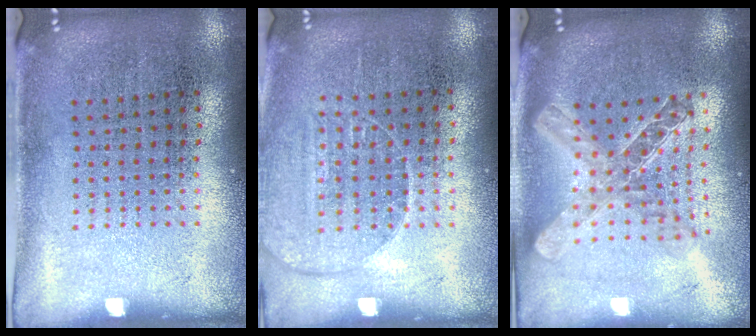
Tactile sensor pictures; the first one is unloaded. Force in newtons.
{"total": 1.4, "press": 1.3, "slide": 0.6}
{"total": 2.0, "press": 1.7, "slide": 1.1}